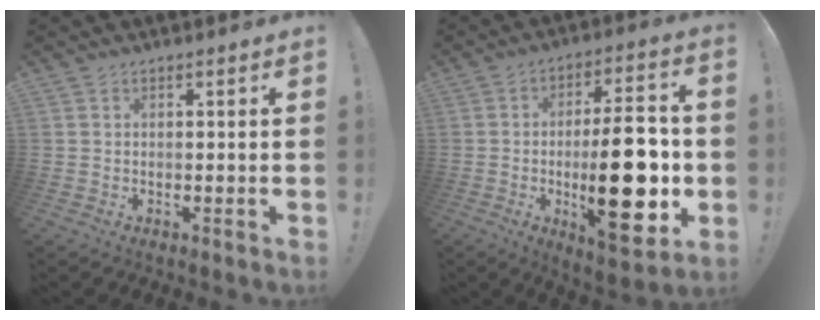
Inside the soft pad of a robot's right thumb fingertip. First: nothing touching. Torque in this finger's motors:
{"motor_torque": [2.13, 2.87, 2.10, -0.67, 0.57]}